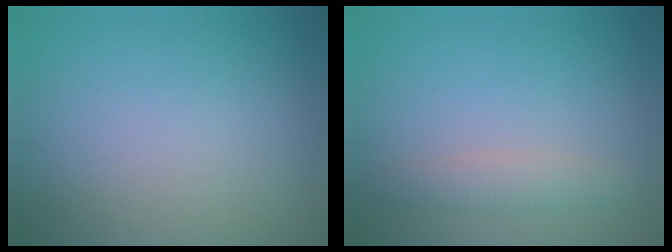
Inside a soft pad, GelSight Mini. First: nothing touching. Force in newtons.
{"total": 2.1, "press": 2.1, "slide": 0.0}